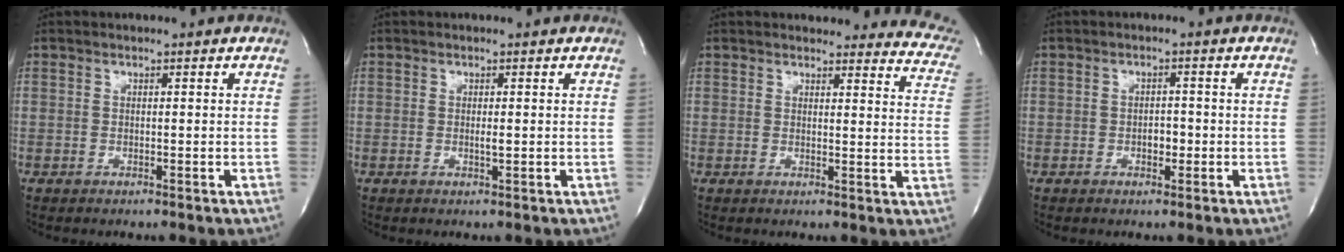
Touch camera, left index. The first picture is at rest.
{"total": 0.8, "force": [0.0, 0.1, 0.8], "torque": [-0.018, -0.002, 0.001]}
{"total": 10.5, "force": [10.1, 1.9, 2.3], "torque": [0.010, -0.056, 0.071]}
{"total": 1.9, "force": [-0.6, 1.1, 1.4], "torque": [-0.019, 0.005, -0.007]}